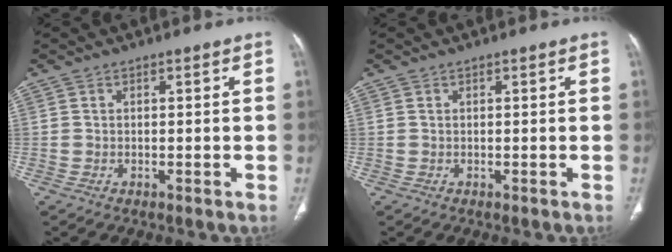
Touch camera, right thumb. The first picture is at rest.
{"total": 0.0}